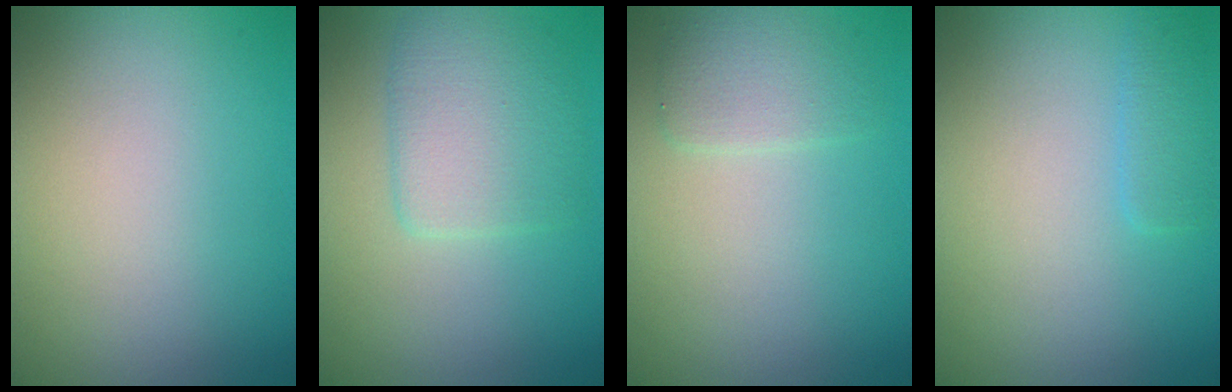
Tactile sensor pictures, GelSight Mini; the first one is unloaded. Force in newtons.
{"total": 3.8, "press": 3.8, "slide": 0.1}
{"total": 2.0, "press": 2.0, "slide": 0.2}
{"total": 1.6, "press": 1.6, "slide": 0.0}